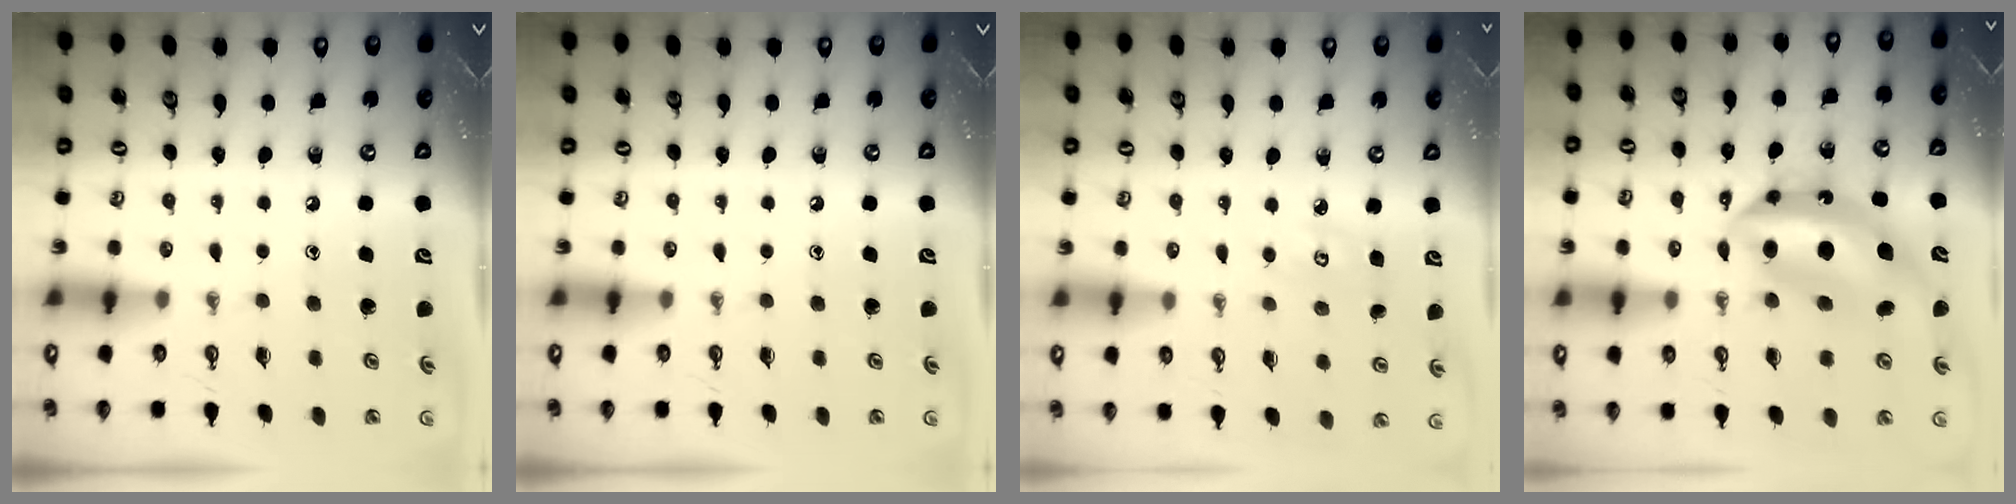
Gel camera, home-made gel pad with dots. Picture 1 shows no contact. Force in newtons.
{"total": 0.0}
{"total": 4.8, "press": 4.8, "slide": 0.6}
{"total": 13.1, "press": 13.1, "slide": 0.9}